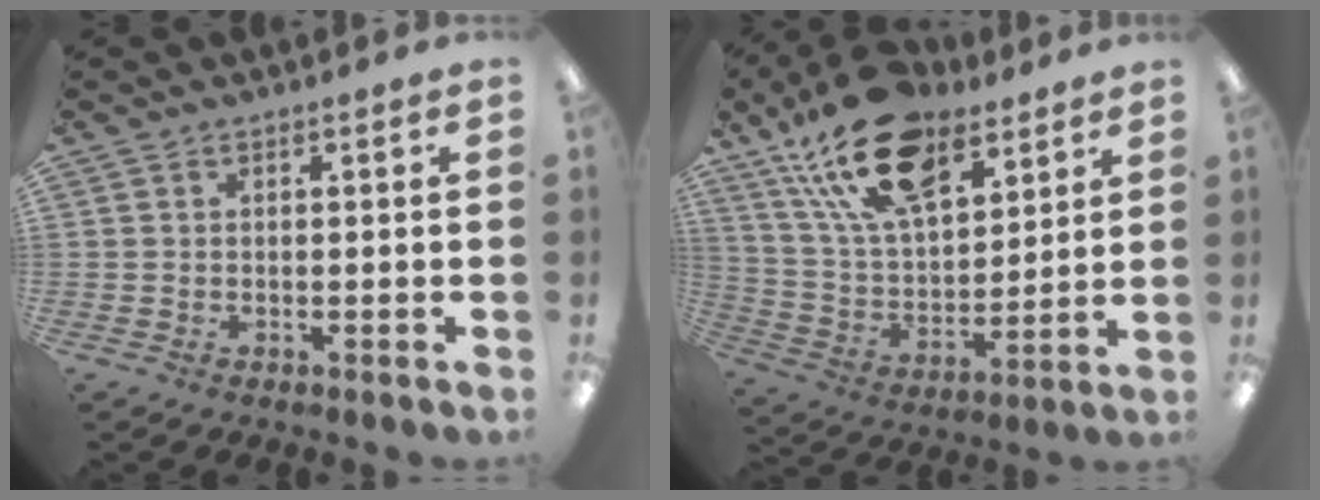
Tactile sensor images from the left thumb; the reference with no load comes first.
{"total": 20.9, "force": [13.4, 10.5, 12.2], "torque": [-0.232, -0.058, 0.241]}